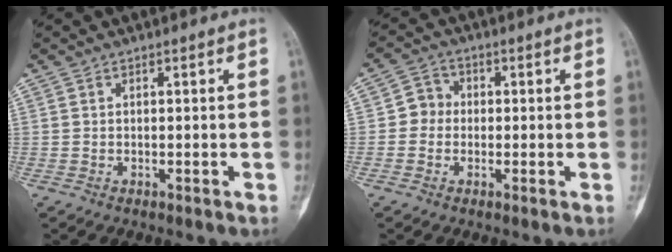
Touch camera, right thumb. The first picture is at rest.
{"total": 3.8, "force": [-0.5, 3.5, 1.4], "torque": [-0.001, 0.010, -0.019]}